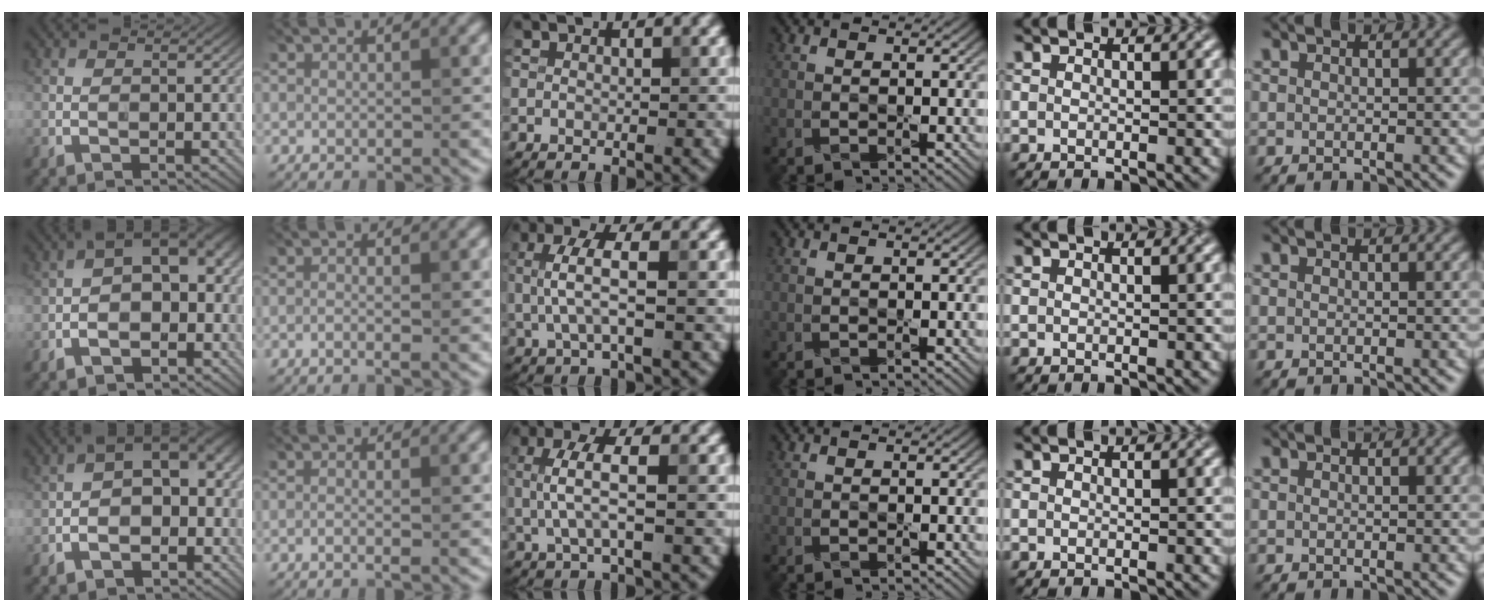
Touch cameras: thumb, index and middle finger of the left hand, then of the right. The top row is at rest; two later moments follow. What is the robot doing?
{"motion": "wipe", "object": "phone"}